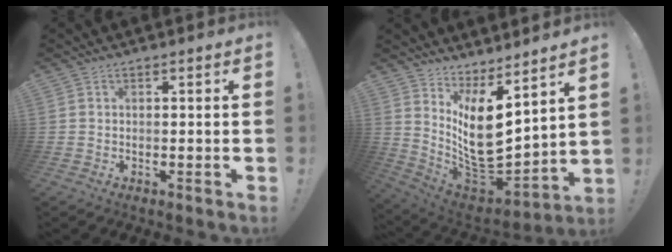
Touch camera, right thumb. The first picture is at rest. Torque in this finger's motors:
{"motor_torque": [-0.29, 1.10, 0.84, 0.97, 0.43]}